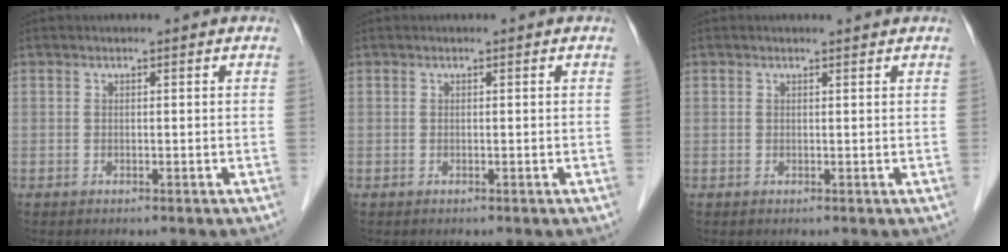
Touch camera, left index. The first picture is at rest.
{"total": 0.0}
{"total": 1.7, "force": [1.6, 0.0, 0.4], "torque": [-0.009, 0.005, 0.021]}